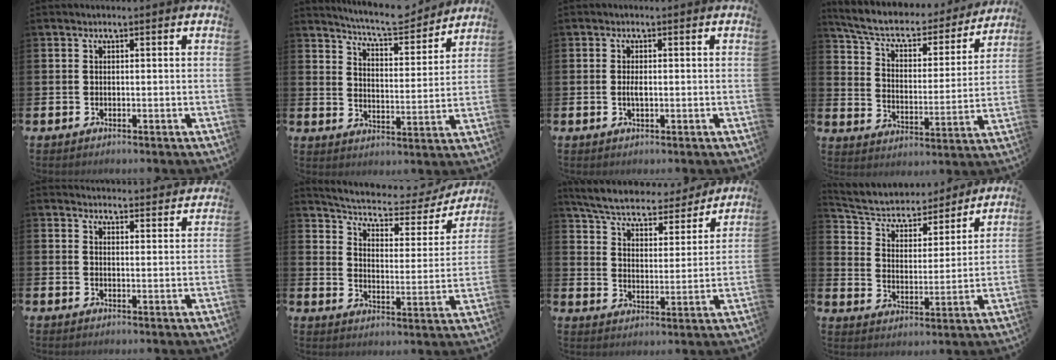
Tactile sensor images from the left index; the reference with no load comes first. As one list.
[{"total": 7.3, "force": [7.0, 0.7, 1.7], "torque": [-0.048, -0.049, 0.121]}, {"total": 1.5, "force": [-0.1, 0.6, 1.4], "torque": [-0.025, 0.001, -0.003]}, {"total": 7.3, "force": [6.4, 2.4, 2.6], "torque": [-0.090, -0.042, 0.106]}, {"total": 3.8, "force": [3.8, 0.3, 0.0], "torque": [-0.006, -0.026, 0.068]}, {"total": 5.7, "force": [4.9, 1.8, 2.2], "torque": [-0.066, -0.037, 0.075]}, {"total": 6.4, "force": [6.0, 1.6, 1.8], "torque": [-0.070, -0.045, 0.099]}, {"total": 6.2, "force": [5.7, 2.2, 1.1], "torque": [-0.061, -0.043, 0.094]}]